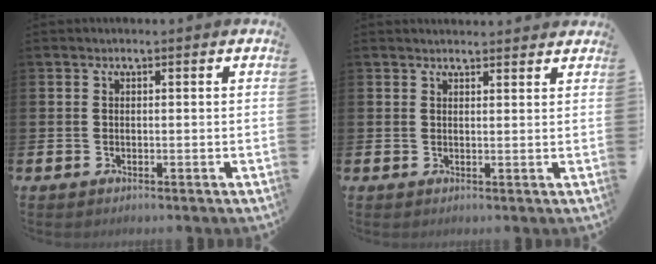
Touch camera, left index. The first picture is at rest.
{"total": 1.8, "force": [1.8, 0.2, -0.1], "torque": [0.010, -0.011, 0.031]}